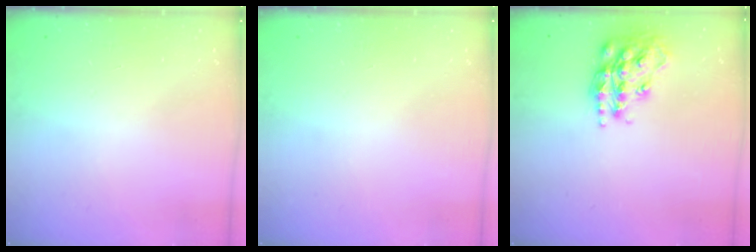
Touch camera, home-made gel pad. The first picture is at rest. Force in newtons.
{"total": 0.0}
{"total": 17.0, "press": 16.9, "slide": 1.2}